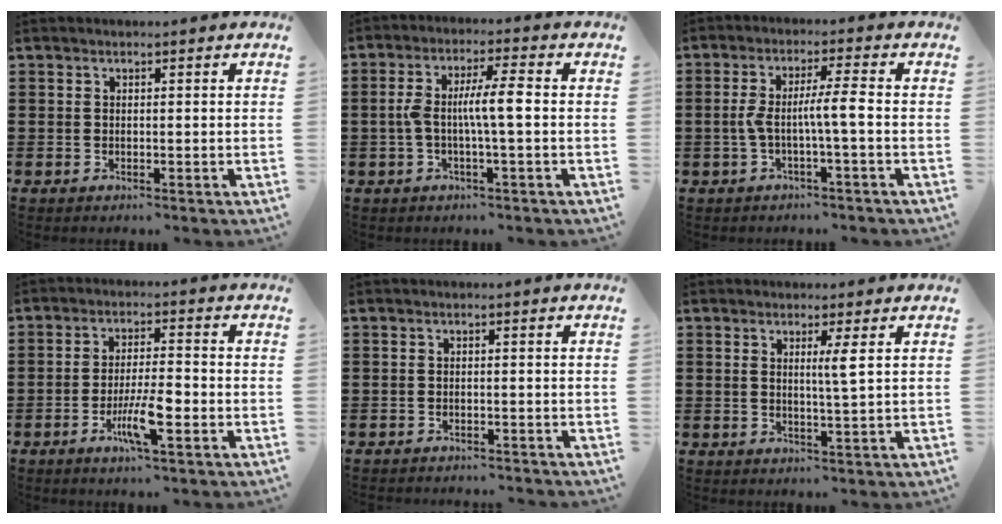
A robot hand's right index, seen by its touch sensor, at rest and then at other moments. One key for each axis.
{"total": 6.1, "fx": -0.4, "fy": 0.8, "fz": 6.0, "tx": -0.125, "ty": -0.004, "tz": -0.017}
{"total": 5.4, "fx": -0.9, "fy": 0.0, "fz": 5.3, "tx": -0.113, "ty": -0.006, "tz": -0.026}
{"total": 6.9, "fx": -2.6, "fy": 1.2, "fz": 6.2, "tx": -0.120, "ty": -0.008, "tz": -0.048}
{"total": 1.1, "fx": -1.1, "fy": -0.1, "fz": 0.0, "tx": -0.004, "ty": 0.000, "tz": -0.024}
{"total": 3.6, "fx": 1.1, "fy": -0.3, "fz": 3.4, "tx": -0.068, "ty": -0.006, "tz": 0.015}